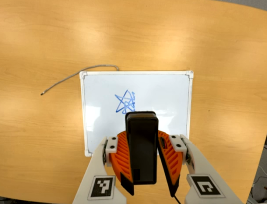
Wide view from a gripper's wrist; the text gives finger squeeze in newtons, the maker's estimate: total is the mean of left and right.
{"total": 10.7, "left": 9.3, "right": 12.0}